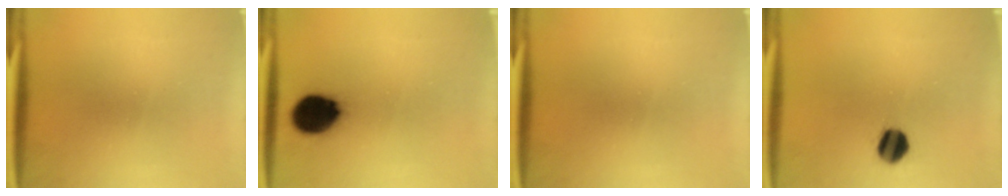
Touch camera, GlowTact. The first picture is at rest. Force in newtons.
{"total": 11.9}
{"total": 0.0}
{"total": 6.7}